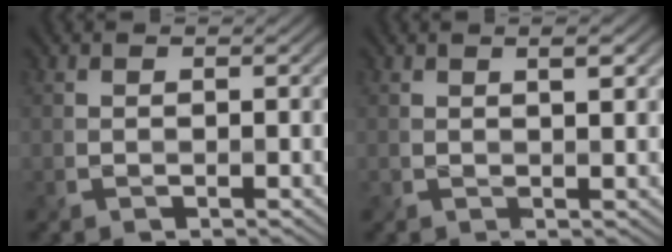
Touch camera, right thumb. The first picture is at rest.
{"total": 1.9, "force": [1.0, 0.3, 1.6], "torque": [-0.028, 0.000, 0.017]}